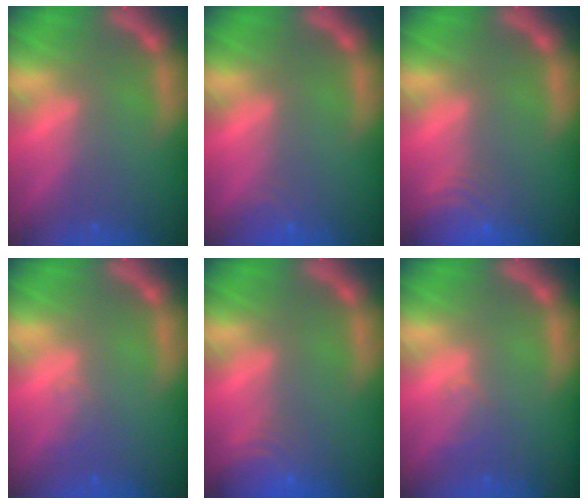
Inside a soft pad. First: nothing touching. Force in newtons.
{"total": 1.4}
{"total": 5.5}
{"total": 1.0}
{"total": 5.0}
{"total": 1.5}